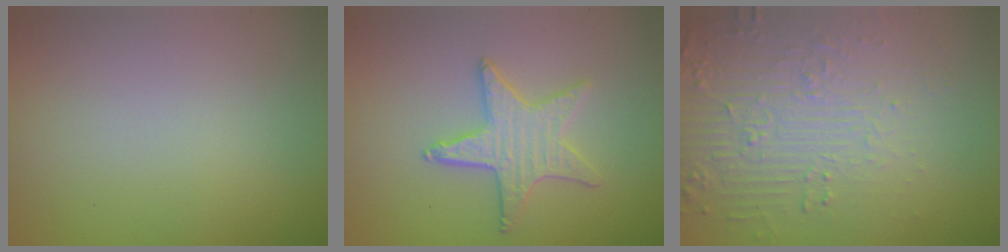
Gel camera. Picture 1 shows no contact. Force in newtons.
{"total": 3.6, "press": 3.4, "slide": 1.2}
{"total": 6.0, "press": 3.8, "slide": 4.6}